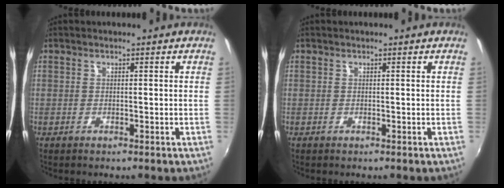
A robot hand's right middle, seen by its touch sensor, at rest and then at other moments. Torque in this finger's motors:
{"motor_torque": [0.01, -0.01, 0.00, 0.00]}